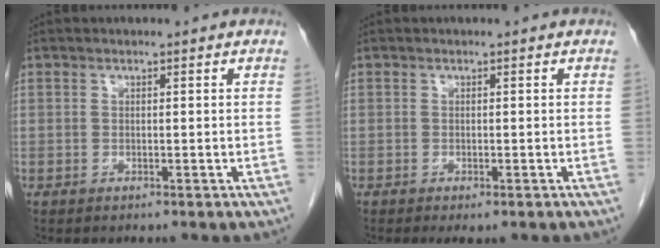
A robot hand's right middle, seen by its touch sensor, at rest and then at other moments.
{"total": 1.9, "force": [-1.3, 0.6, 1.2], "torque": [-0.013, -0.005, -0.015]}